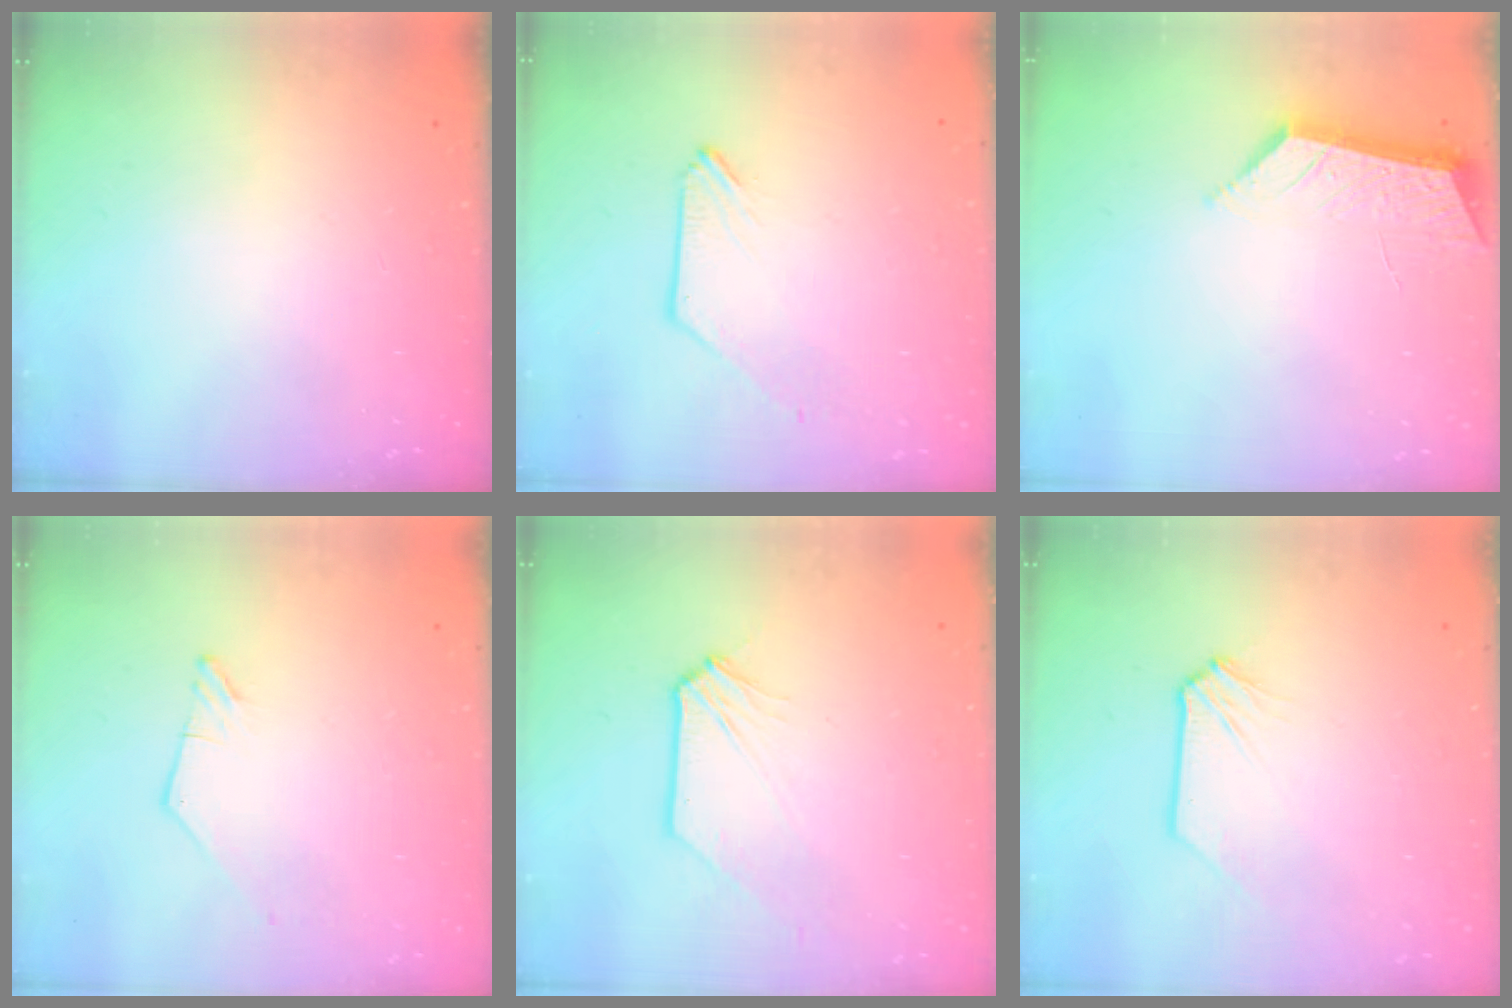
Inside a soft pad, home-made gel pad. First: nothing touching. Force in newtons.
{"total": 0.0}
{"total": 5.6, "press": 5.5, "slide": 0.7}
{"total": 0.0}
{"total": 1.0, "press": 1.0, "slide": 0.1}
{"total": 0.0}